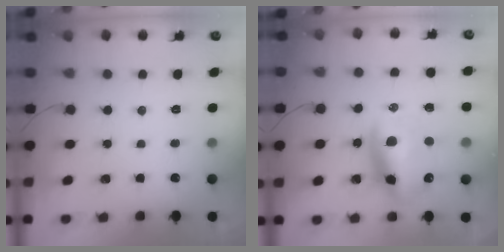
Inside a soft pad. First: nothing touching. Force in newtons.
{"total": 14.2, "press": 13.7, "slide": 3.7}